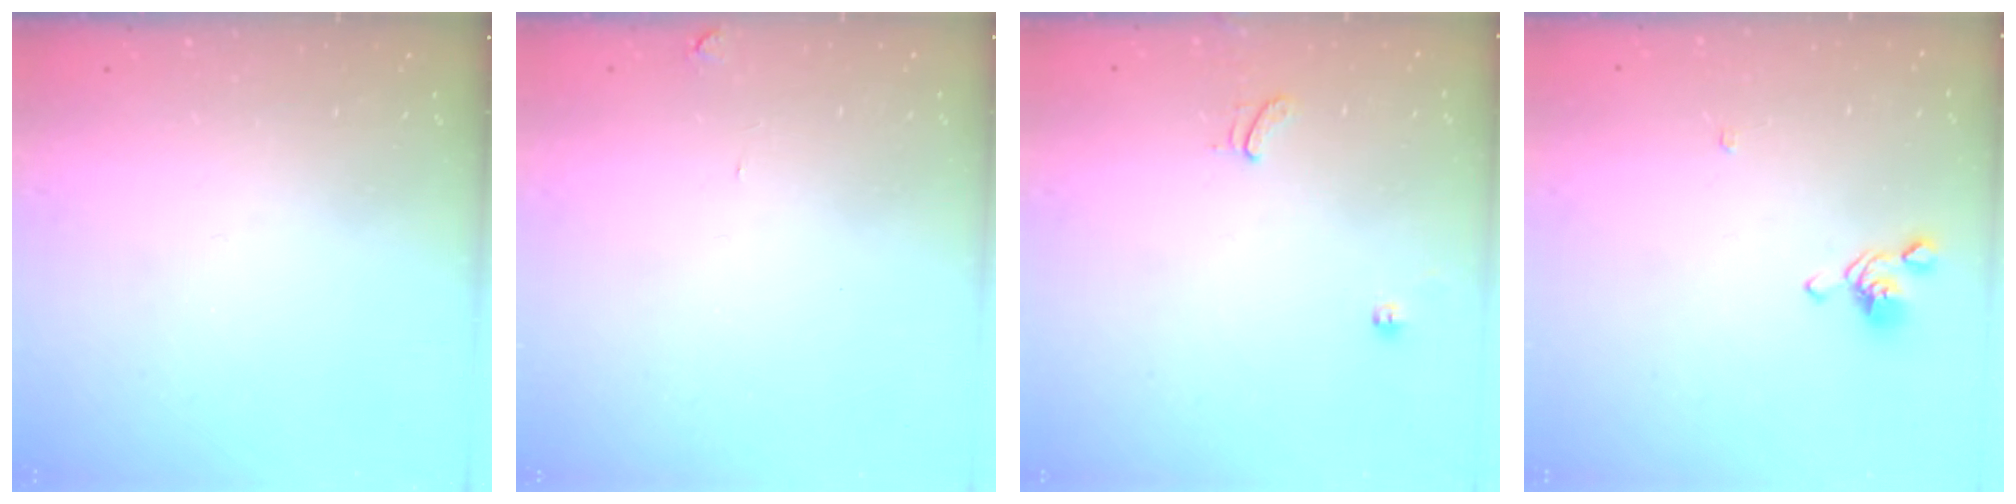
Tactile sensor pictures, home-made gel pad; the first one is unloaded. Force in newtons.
{"total": 1.3, "press": 1.2, "slide": 0.5}
{"total": 1.5, "press": 1.2, "slide": 1.0}
{"total": 0.7, "press": 0.0, "slide": 0.7}